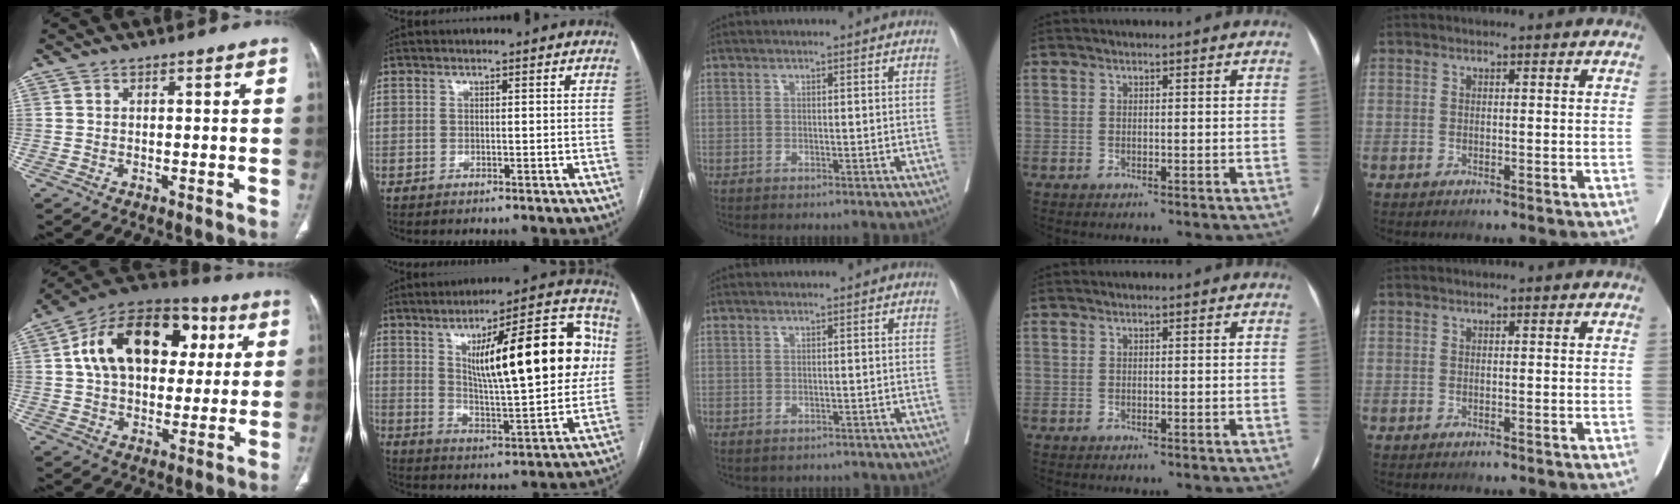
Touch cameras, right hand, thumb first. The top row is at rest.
{"thumb": {"total": 22.8, "force": [5.5, 15.0, 16.2], "torque": [-0.237, 0.019, 0.080]}, "index": {"total": 21.9, "force": [5.2, 4.6, 20.8], "torque": [-0.296, 0.023, 0.075]}, "middle": {"total": 3.6, "force": [-3.1, 1.6, 0.8], "torque": [-0.006, 0.005, -0.034]}}